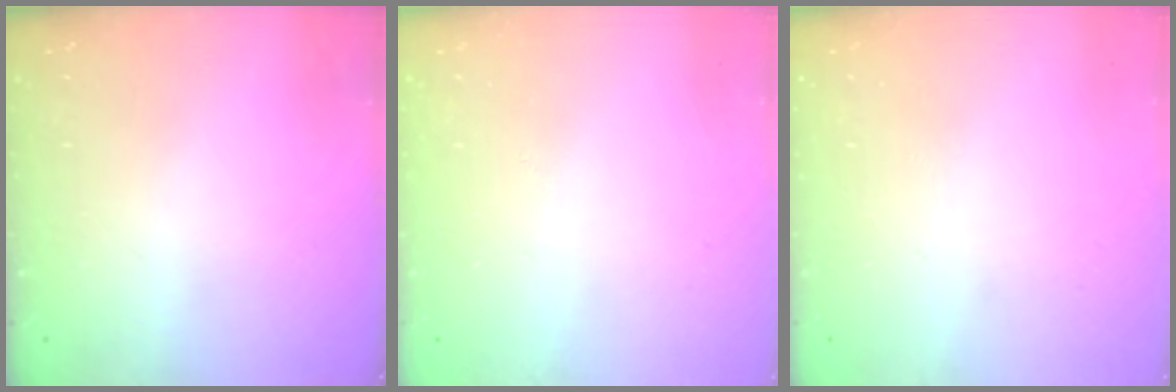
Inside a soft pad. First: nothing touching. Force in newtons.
{"total": 1.6, "press": 1.6, "slide": 0.1}
{"total": 0.0}